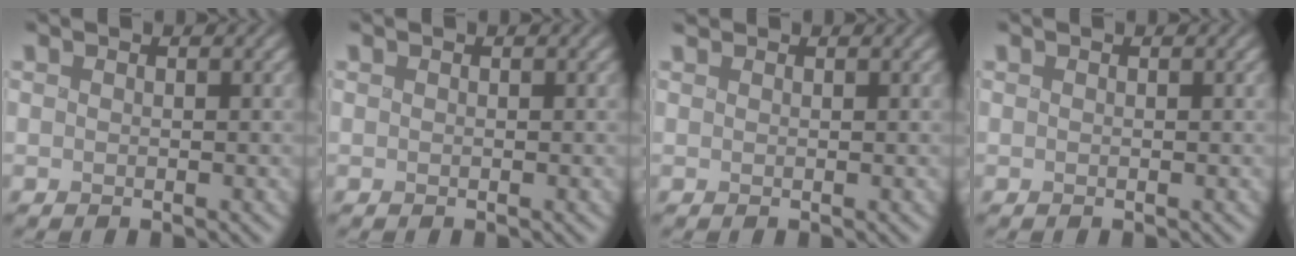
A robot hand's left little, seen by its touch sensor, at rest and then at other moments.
{"total": 0.0}
{"total": 0.8, "force": [0.7, 0.2, 0.2], "torque": [-0.003, 0.007, 0.016]}
{"total": 0.0}